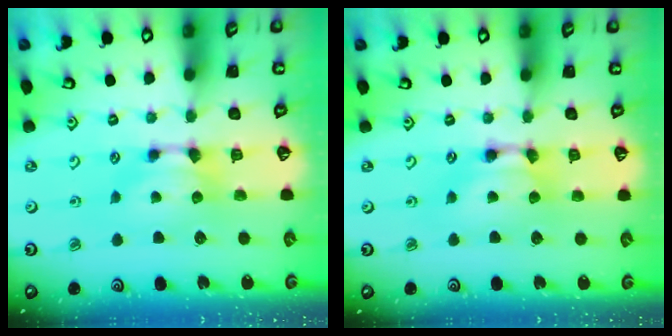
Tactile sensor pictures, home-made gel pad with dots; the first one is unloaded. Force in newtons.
{"total": 2.0, "press": 2.0, "slide": 0.1}